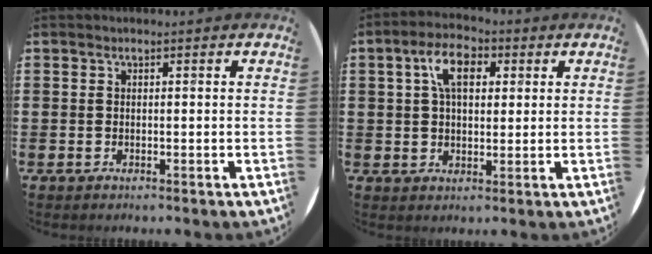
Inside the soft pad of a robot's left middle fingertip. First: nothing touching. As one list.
[{"total": 6.5, "force": [2.7, 3.4, 4.8], "torque": [-0.096, 0.014, 0.044]}]